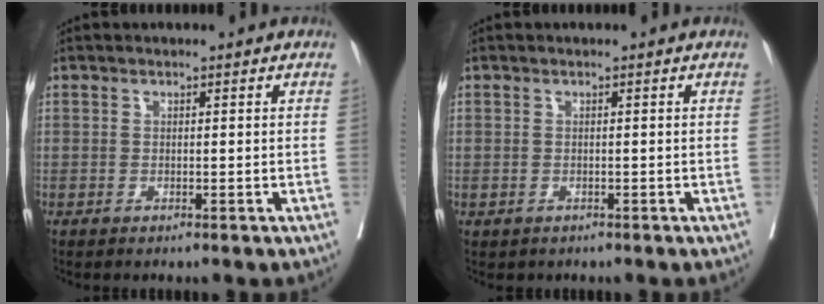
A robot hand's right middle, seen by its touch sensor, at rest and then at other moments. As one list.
[{"total": 0.6, "force": [-0.2, 0.6, 0.1], "torque": [-0.004, 0.003, 0.002]}]